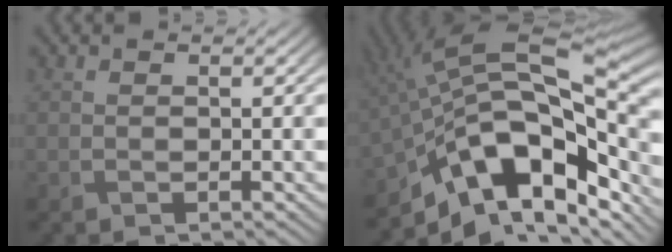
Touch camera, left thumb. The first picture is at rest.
{"total": 16.6, "force": [-5.9, 8.5, 13.0], "torque": [-0.233, 0.003, -0.113]}